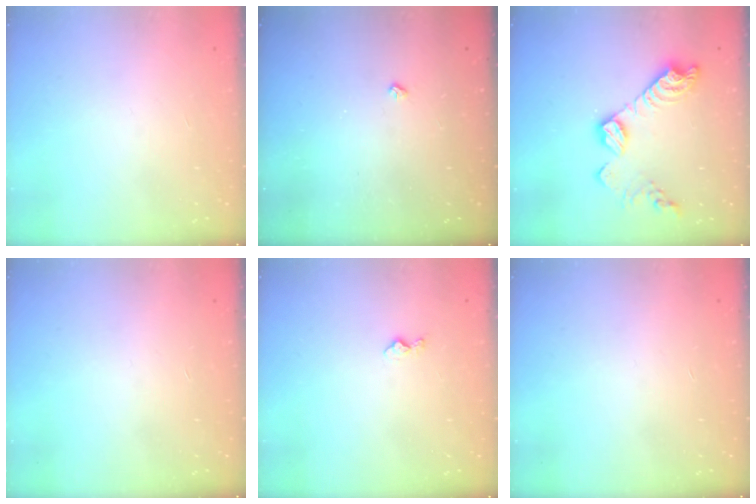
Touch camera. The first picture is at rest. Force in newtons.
{"total": 2.2, "press": 2.1, "slide": 0.4}
{"total": 14.5, "press": 14.5, "slide": 0.8}
{"total": 0.0}
{"total": 4.0, "press": 4.0, "slide": 0.5}
{"total": 0.0}